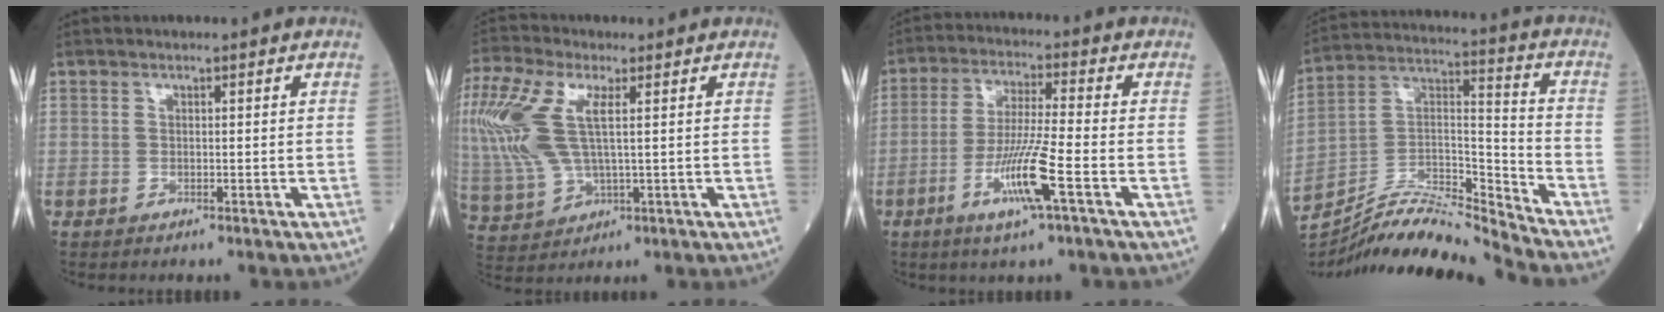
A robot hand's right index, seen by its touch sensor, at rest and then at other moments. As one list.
[{"total": 16.1, "force": [3.9, 6.8, 14.1], "torque": [-0.358, 0.011, 0.076]}, {"total": 9.7, "force": [-3.8, -0.3, 8.9], "torque": [-0.174, -0.012, -0.074]}, {"total": 15.7, "force": [-15.1, -0.8, 4.3], "torque": [-0.083, 0.045, -0.273]}]